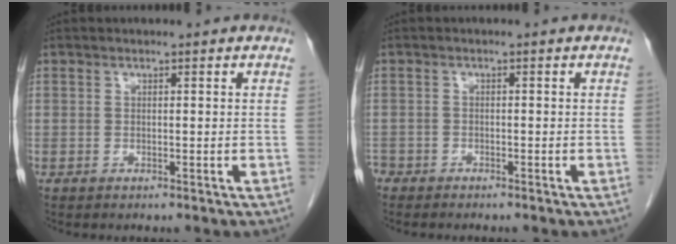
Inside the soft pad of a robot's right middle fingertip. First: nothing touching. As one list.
[{"total": 3.0, "force": [-2.6, 1.2, 0.8], "torque": [-0.013, -0.004, -0.042]}]